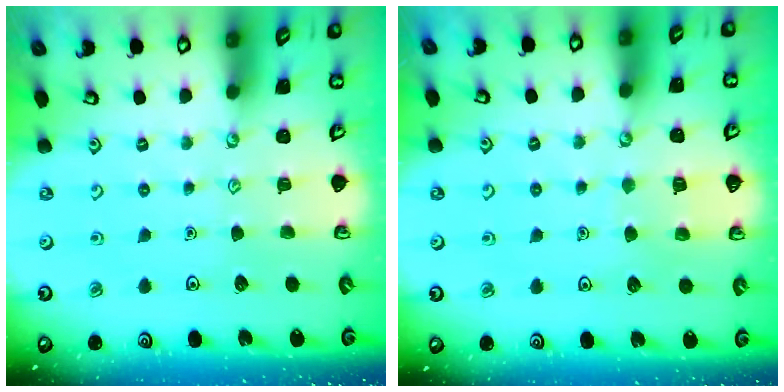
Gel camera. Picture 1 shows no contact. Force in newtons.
{"total": 4.7, "press": 4.6, "slide": 0.4}